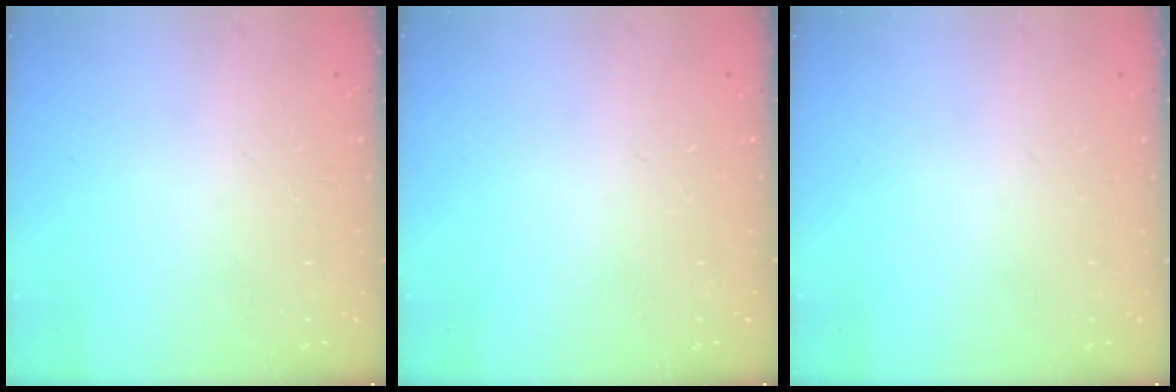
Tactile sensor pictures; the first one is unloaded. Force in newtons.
{"total": 0.0}
{"total": 0.0}